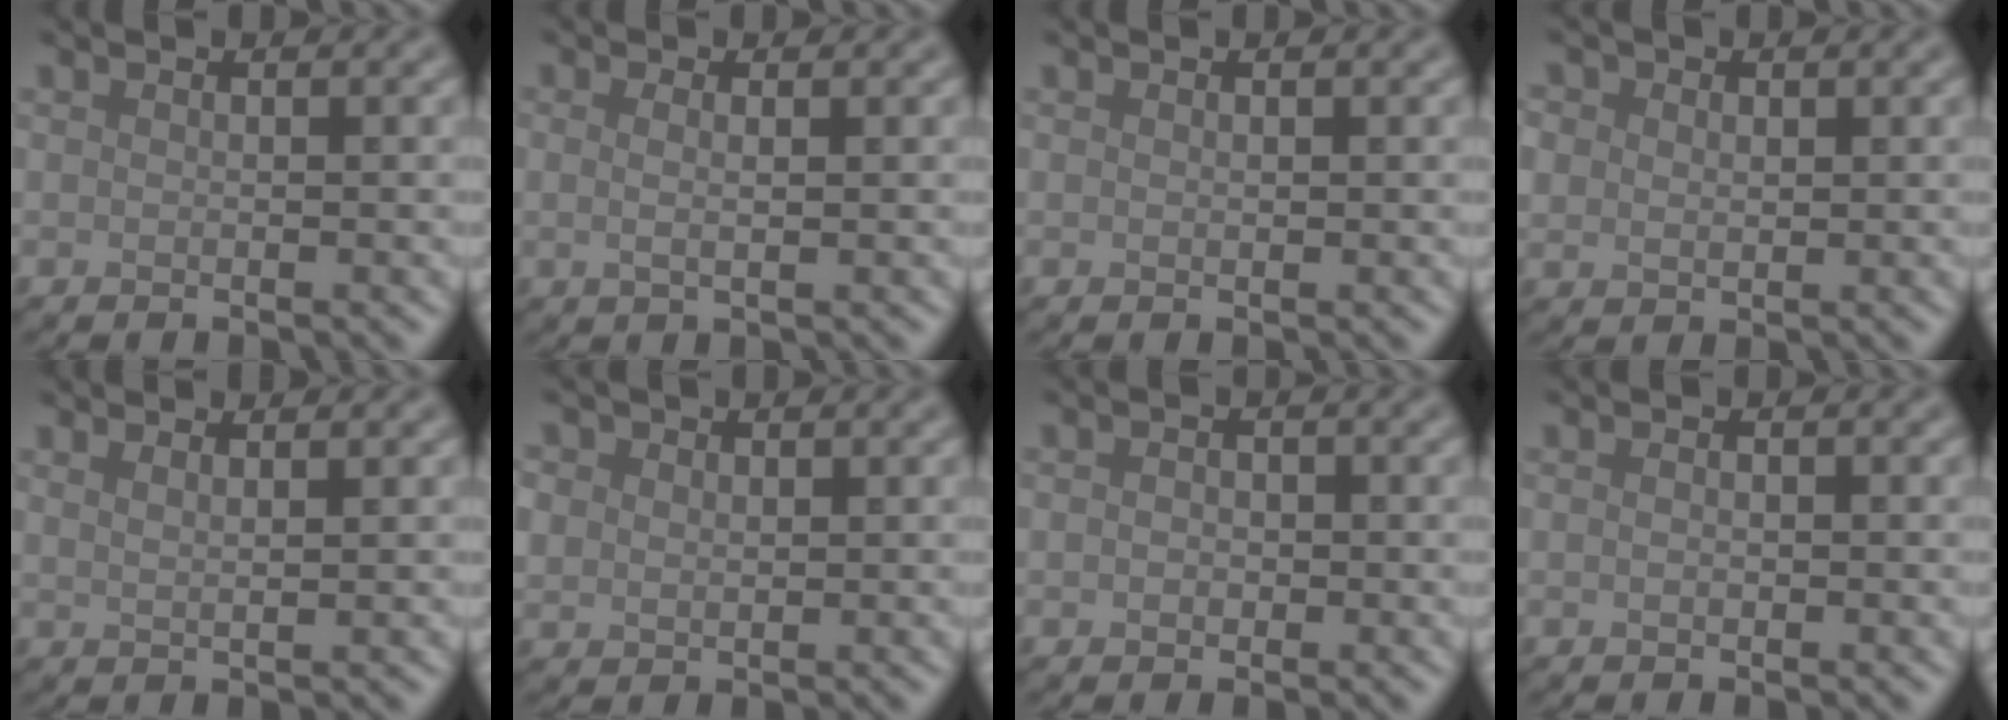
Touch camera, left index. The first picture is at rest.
{"total": 1.5, "force": [0.4, 0.5, 1.4], "torque": [-0.017, -0.006, -0.003]}
{"total": 0.0}
{"total": 3.6, "force": [1.5, 2.8, 1.6], "torque": [-0.041, 0.013, 0.018]}
{"total": 1.9, "force": [1.3, 0.7, 1.2], "torque": [-0.004, 0.001, 0.005]}
{"total": 2.9, "force": [1.2, 2.3, 1.2], "torque": [-0.036, 0.010, 0.021]}
{"total": 1.2, "force": [-0.1, 1.0, 0.7], "torque": [-0.008, -0.001, -0.005]}
{"total": 0.8, "force": [-0.1, 0.5, 0.6], "torque": [-0.009, -0.004, 0.000]}